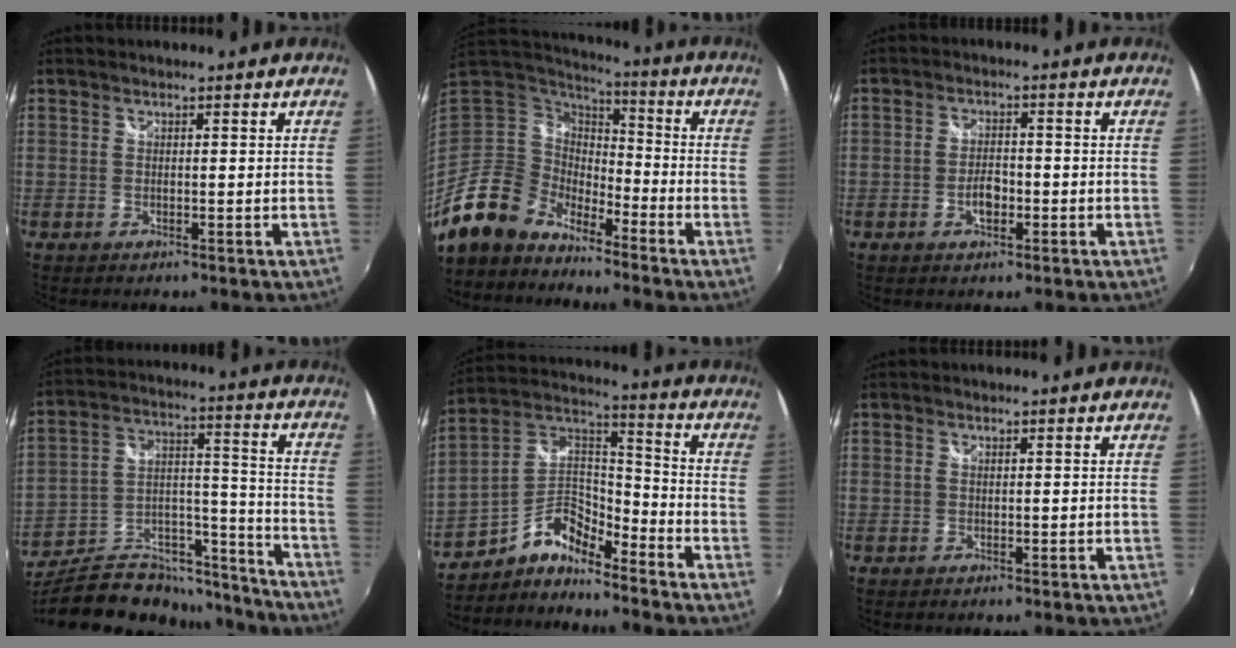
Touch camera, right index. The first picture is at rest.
{"total": 12.9, "force": [-10.4, 6.7, 3.5], "torque": [-0.088, 0.015, -0.200]}
{"total": 3.7, "force": [-1.4, 2.0, 2.8], "torque": [-0.054, 0.002, -0.024]}
{"total": 28.9, "force": [-22.5, 12.8, 12.9], "torque": [-0.240, 0.044, -0.320]}
{"total": 9.3, "force": [-7.4, 3.7, 4.4], "torque": [-0.109, 0.040, -0.154]}
{"total": 0.0}